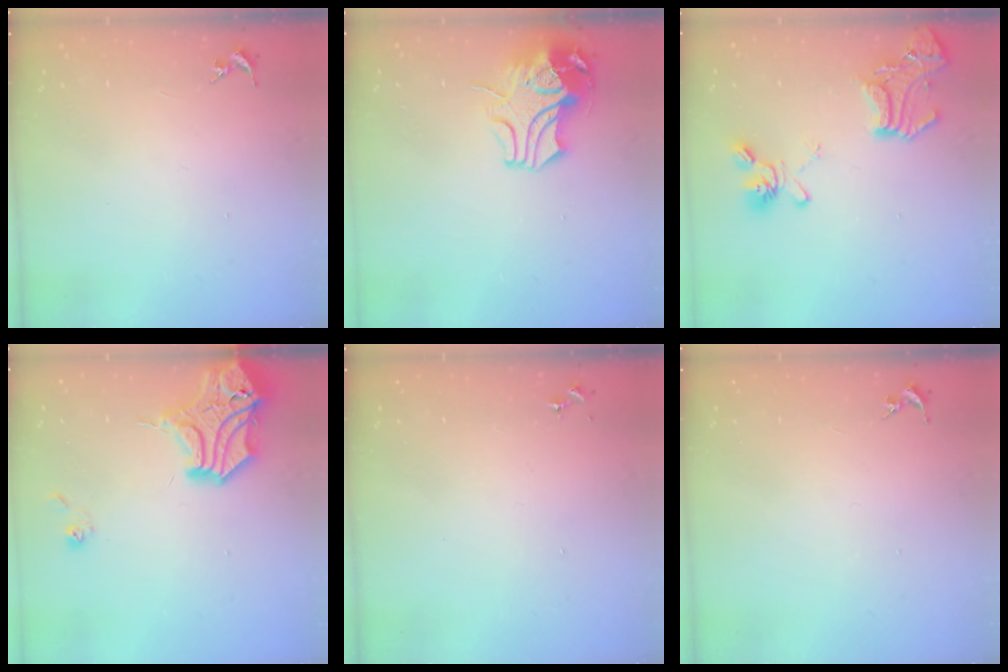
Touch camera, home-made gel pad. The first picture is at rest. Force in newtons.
{"total": 11.6, "press": 11.5, "slide": 1.5}
{"total": 18.0, "press": 17.9, "slide": 1.7}
{"total": 15.0, "press": 14.7, "slide": 2.7}
{"total": 0.0}
{"total": 0.0}